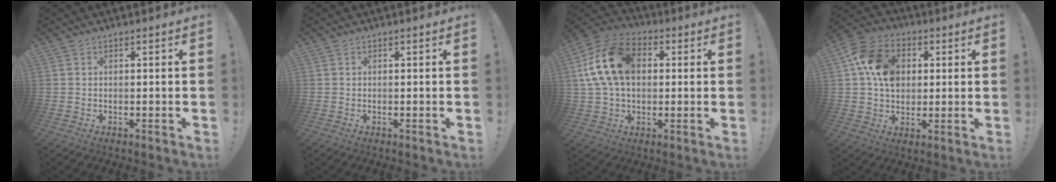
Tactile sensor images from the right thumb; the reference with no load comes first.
{"total": 0.0}
{"total": 17.9, "force": [3.3, 12.3, 12.6], "torque": [-0.225, 0.010, 0.063]}
{"total": 14.7, "force": [3.4, 11.1, 9.1], "torque": [-0.156, 0.002, 0.069]}